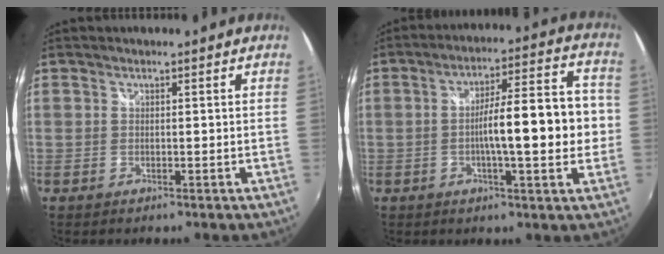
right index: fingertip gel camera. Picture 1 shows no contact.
{"total": 14.2, "force": [-1.5, 2.7, 13.9], "torque": [-0.218, 0.012, -0.026]}